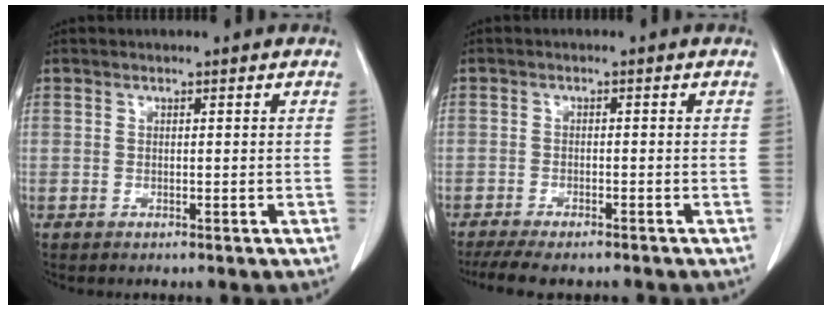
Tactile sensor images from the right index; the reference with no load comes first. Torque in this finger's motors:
{"motor_torque": [0.65, -0.68, 0.17, 0.08]}